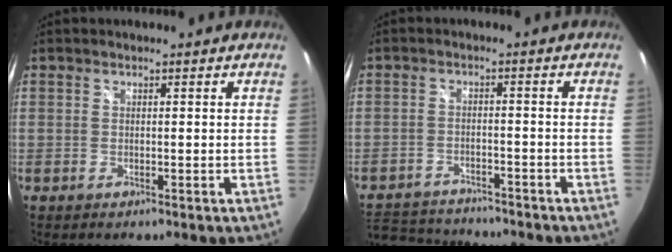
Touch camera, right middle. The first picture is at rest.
{"total": 12.7, "force": [-11.4, 3.9, 4.0], "torque": [-0.108, 0.000, -0.177]}